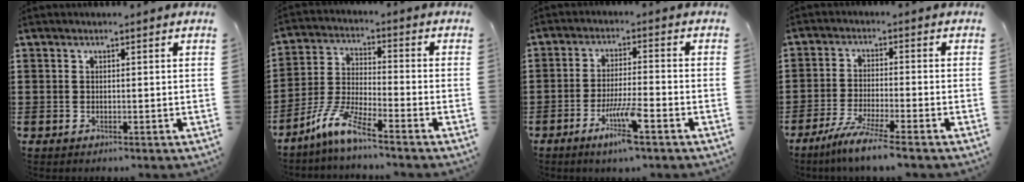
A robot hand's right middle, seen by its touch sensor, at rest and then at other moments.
{"total": 7.4, "force": [-5.8, 0.5, 4.6], "torque": [-0.108, -0.011, -0.114]}
{"total": 6.5, "force": [-3.7, 0.6, 5.3], "torque": [-0.102, -0.007, -0.067]}
{"total": 5.6, "force": [-4.6, -0.5, 3.1], "torque": [-0.069, -0.021, -0.087]}